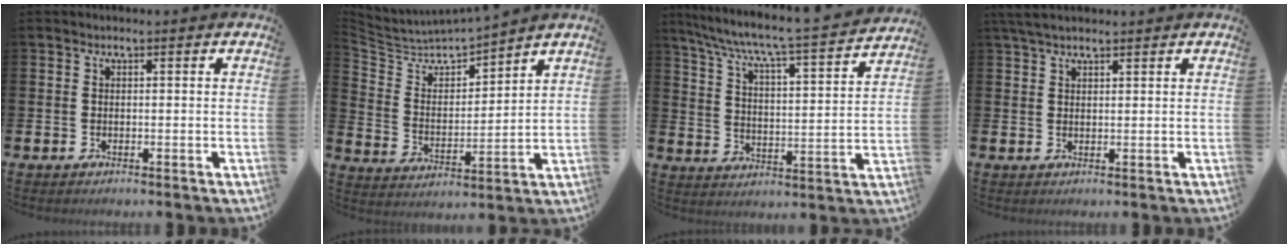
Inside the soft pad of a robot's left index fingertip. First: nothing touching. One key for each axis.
{"total": 5.0, "fx": 4.9, "fy": 1.2, "fz": 0.7, "tx": -0.044, "ty": -0.043, "tz": 0.077}
{"total": 6.9, "fx": 6.3, "fy": 0.3, "fz": 2.7, "tx": -0.081, "ty": -0.053, "tz": 0.102}
{"total": 3.1, "fx": 2.6, "fy": 0.9, "fz": 1.4, "tx": -0.026, "ty": -0.003, "tz": 0.047}